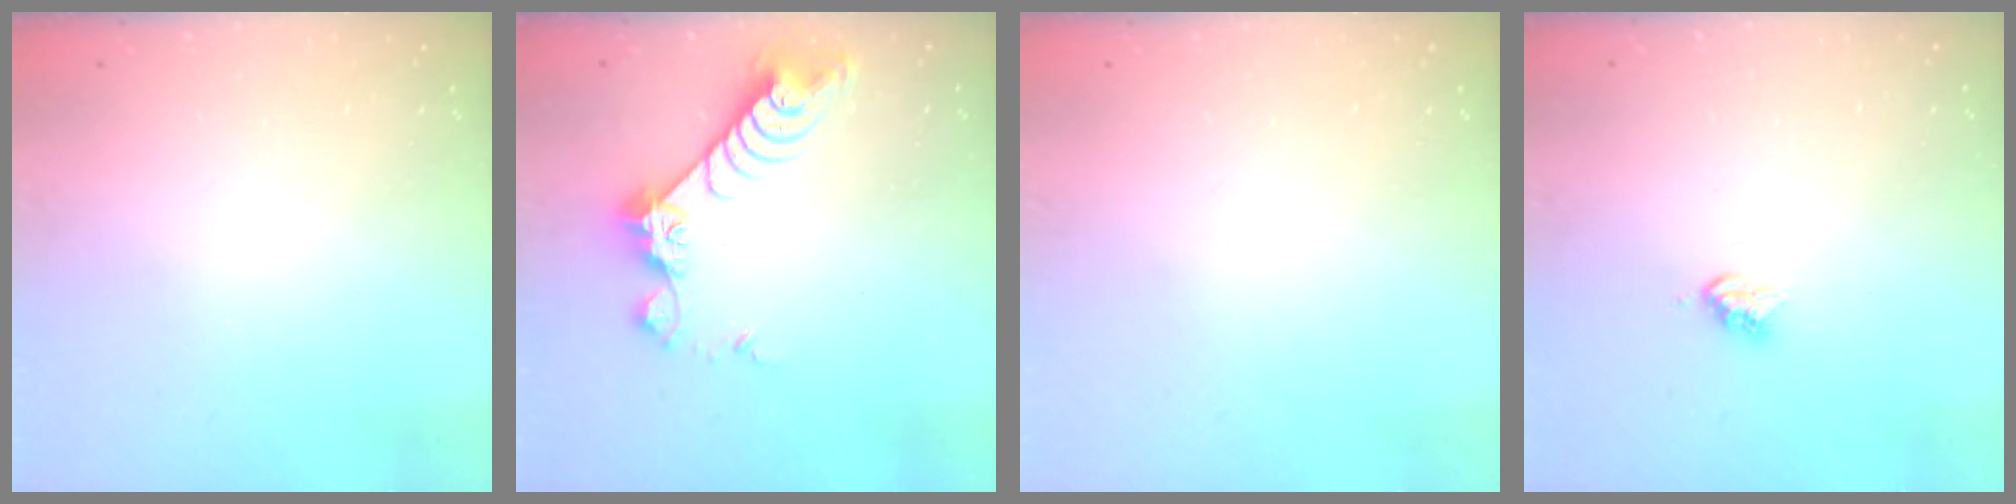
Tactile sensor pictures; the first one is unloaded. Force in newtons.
{"total": 8.3, "press": 8.3, "slide": 0.6}
{"total": 0.0}
{"total": 3.7, "press": 3.7, "slide": 0.5}